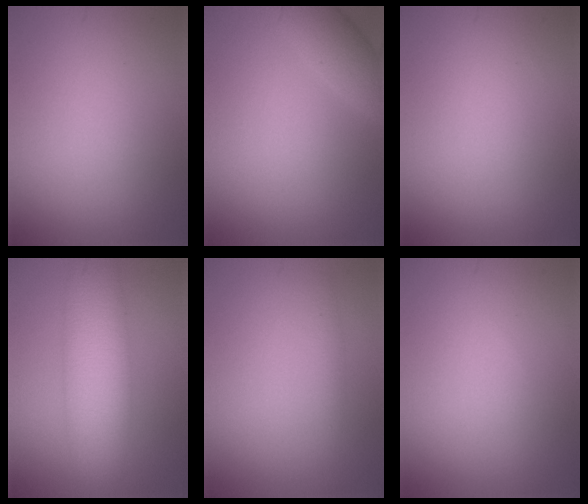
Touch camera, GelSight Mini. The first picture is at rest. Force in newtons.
{"total": 3.0, "press": 3.0, "slide": 0.1}
{"total": 0.0}
{"total": 8.0, "press": 8.0, "slide": 0.3}
{"total": 0.9, "press": 0.9, "slide": 0.0}
{"total": 0.0}